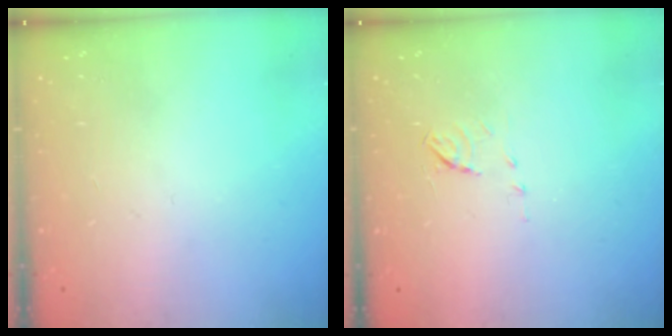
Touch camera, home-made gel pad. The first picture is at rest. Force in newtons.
{"total": 5.3, "press": 5.3, "slide": 0.6}